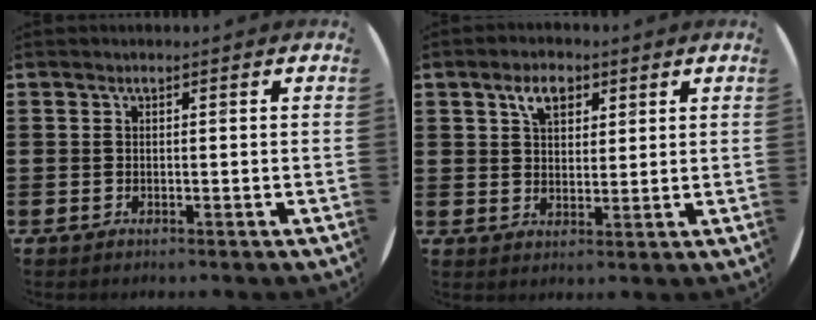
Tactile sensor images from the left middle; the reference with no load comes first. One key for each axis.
{"total": 4.0, "fx": 2.4, "fy": 2.5, "fz": 2.1, "tx": -0.033, "ty": 0.005, "tz": 0.039}